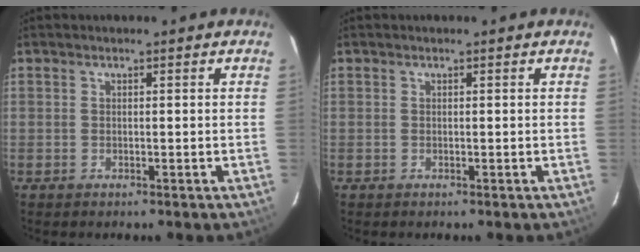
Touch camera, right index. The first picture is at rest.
{"total": 0.0}